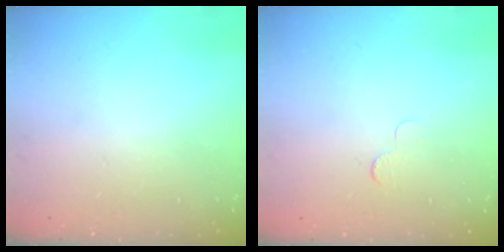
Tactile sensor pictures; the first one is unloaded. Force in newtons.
{"total": 2.5, "press": 2.5, "slide": 0.2}